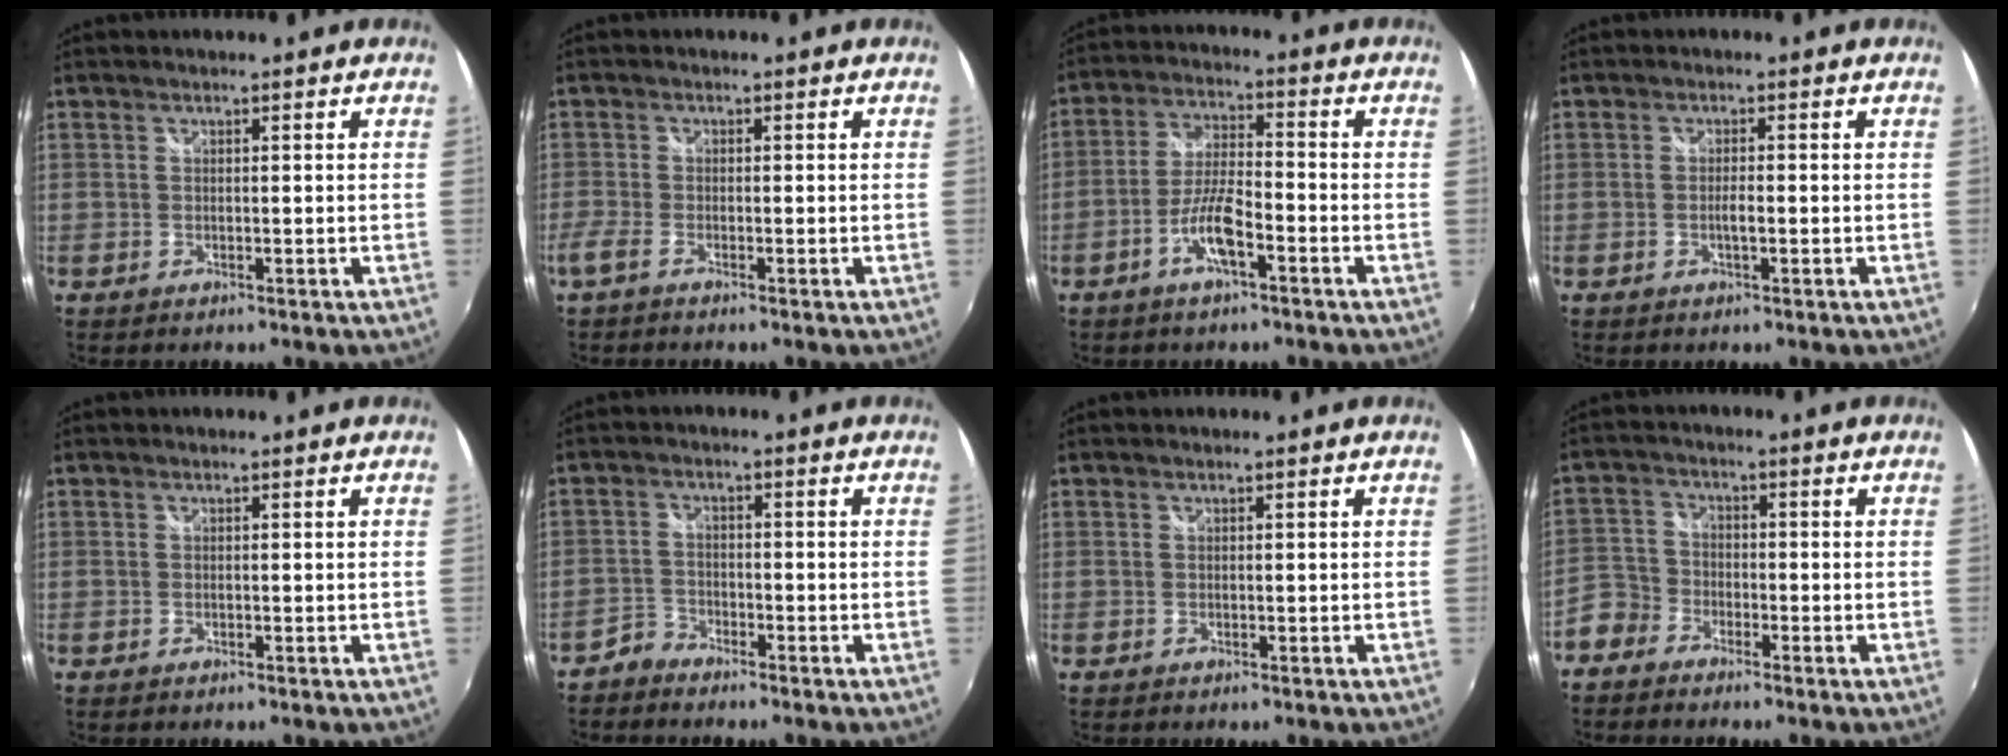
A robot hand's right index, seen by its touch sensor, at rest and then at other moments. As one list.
[{"total": 2.3, "force": [-1.7, 0.3, 1.5], "torque": [-0.041, -0.005, -0.041]}, {"total": 9.2, "force": [-3.9, 1.9, 8.1], "torque": [-0.168, -0.001, -0.074]}, {"total": 1.6, "force": [-0.5, 0.1, 1.5], "torque": [-0.028, 0.002, -0.009]}, {"total": 0.0}, {"total": 2.7, "force": [-2.6, 0.9, -0.1], "torque": [-0.001, 0.004, -0.054]}, {"total": 0.0}, {"total": 5.4, "force": [-4.1, 3.3, 0.7], "torque": [-0.017, 0.015, -0.098]}]